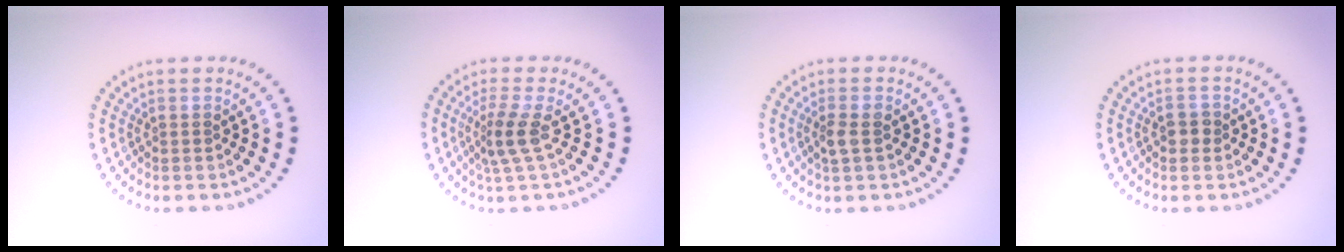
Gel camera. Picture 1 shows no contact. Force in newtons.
{"total": 2.6, "press": 1.9, "slide": 1.8}
{"total": 1.7, "press": 1.6, "slide": 0.5}
{"total": 1.3, "press": 1.3, "slide": 0.3}